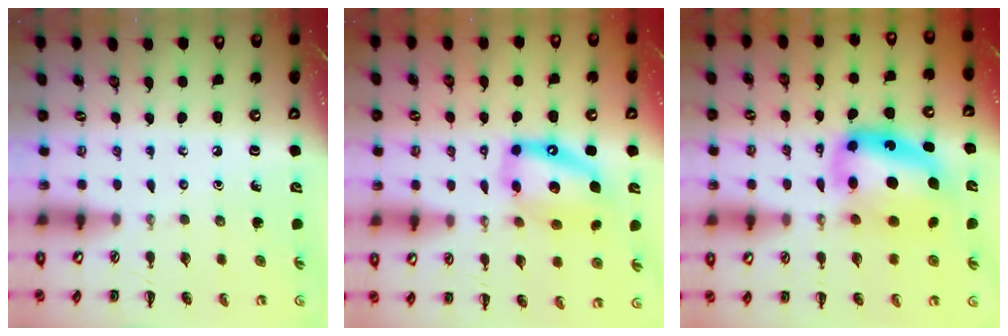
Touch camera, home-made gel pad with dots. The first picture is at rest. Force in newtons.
{"total": 13.1, "press": 12.6, "slide": 3.4}
{"total": 13.9, "press": 13.5, "slide": 3.6}